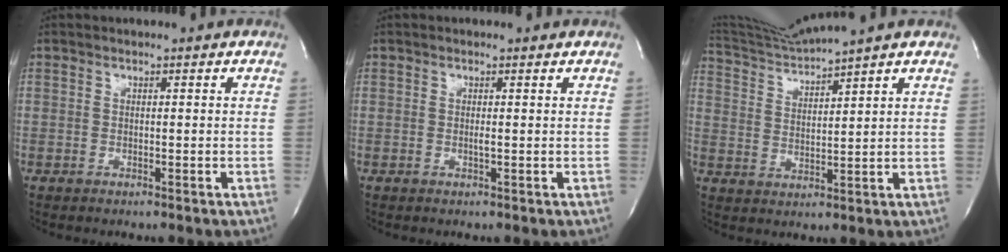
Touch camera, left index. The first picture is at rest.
{"total": 0.5, "force": [-0.1, 0.0, 0.5], "torque": [-0.016, -0.005, -0.005]}
{"total": 7.4, "force": [6.9, -2.2, 1.6], "torque": [-0.044, 0.000, 0.138]}